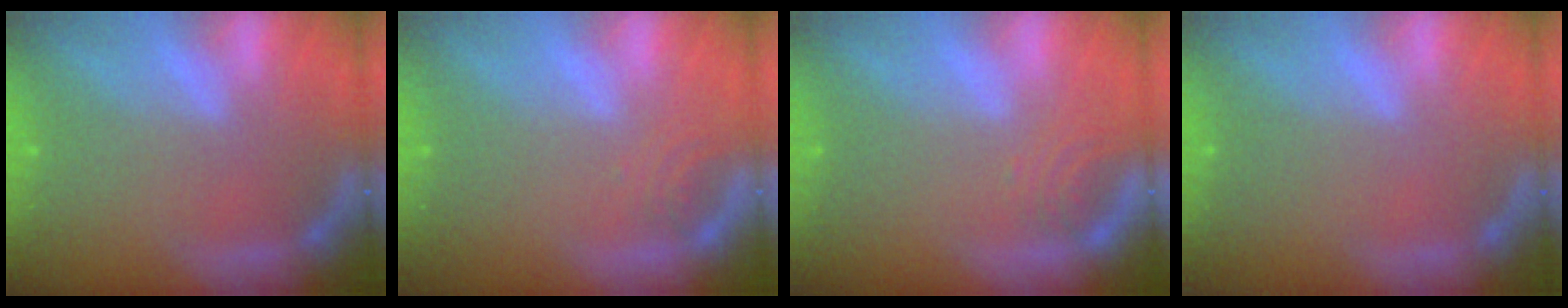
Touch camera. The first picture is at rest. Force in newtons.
{"total": 1.4}
{"total": 2.0}
{"total": 0.0}